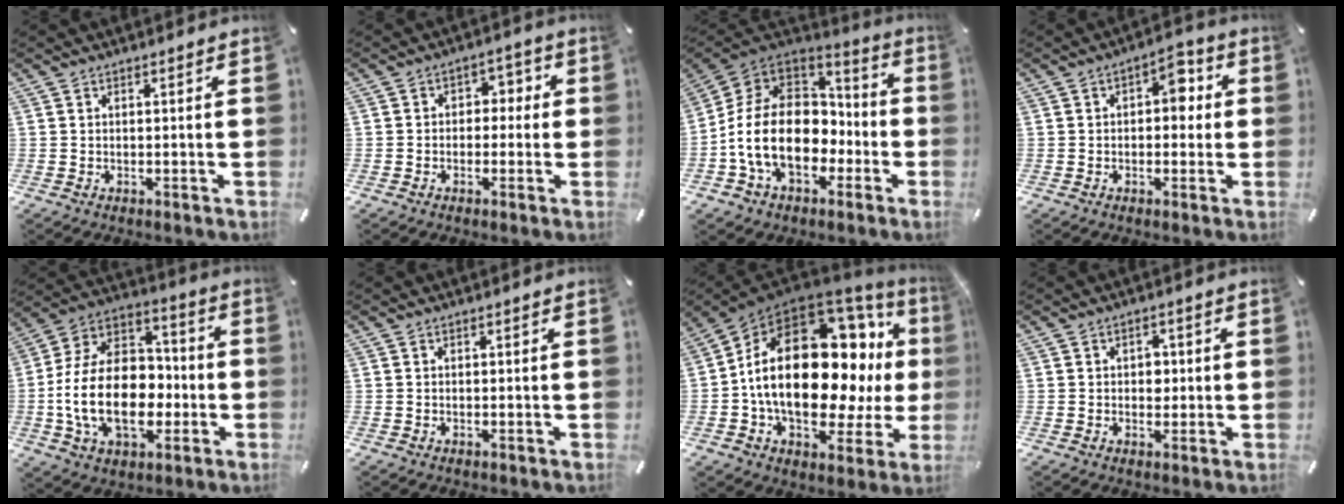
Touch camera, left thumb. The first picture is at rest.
{"total": 3.9, "force": [-1.5, 3.3, 1.5], "torque": [-0.024, 0.016, -0.035]}
{"total": 18.2, "force": [-3.7, 14.2, 10.9], "torque": [-0.224, 0.016, -0.058]}
{"total": 6.3, "force": [0.5, 3.9, 4.9], "torque": [-0.048, 0.000, -0.005]}
{"total": 21.0, "force": [-4.5, 14.7, 14.3], "torque": [-0.296, 0.018, -0.074]}
{"total": 0.0}
{"total": 28.6, "force": [1.8, 16.8, 23.1], "torque": [-0.427, -0.027, 0.042]}
{"total": 3.1, "force": [0.1, 2.4, 1.9], "torque": [-0.015, -0.003, -0.007]}